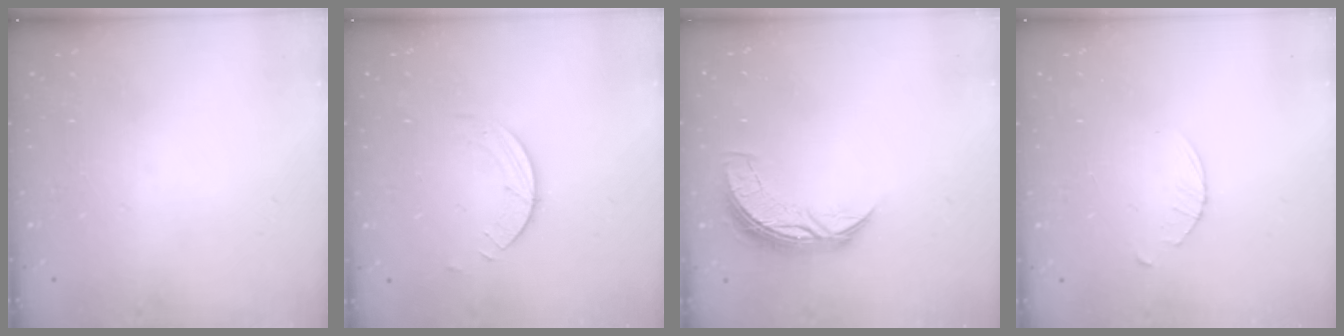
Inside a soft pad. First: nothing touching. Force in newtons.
{"total": 1.5, "press": 1.5, "slide": 0.1}
{"total": 7.5, "press": 7.5, "slide": 0.4}
{"total": 3.2, "press": 3.2, "slide": 0.5}